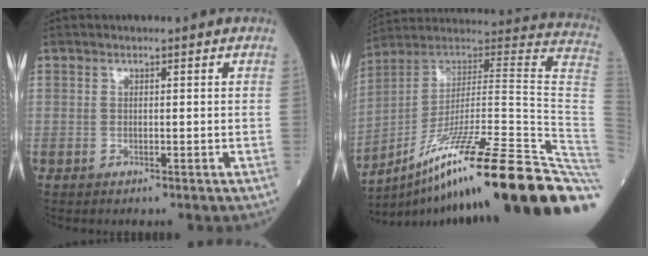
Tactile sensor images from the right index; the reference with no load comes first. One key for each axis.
{"total": 33.4, "fx": -19.8, "fy": 0.7, "fz": 26.8, "tx": -0.265, "ty": 0.006, "tz": -0.316}